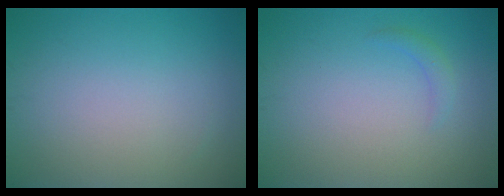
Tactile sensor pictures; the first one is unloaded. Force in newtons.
{"total": 1.0, "press": 1.0, "slide": 0.1}